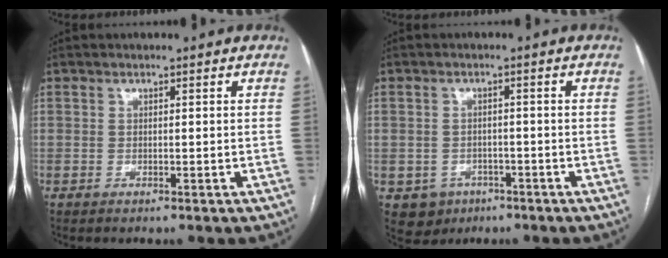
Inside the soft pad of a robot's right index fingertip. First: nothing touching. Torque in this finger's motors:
{"motor_torque": [0.00, -0.07, -0.36, -0.10]}